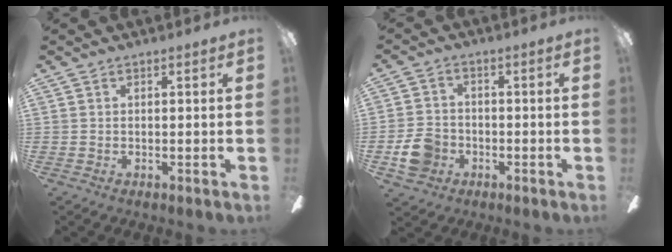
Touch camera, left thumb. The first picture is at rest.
{"total": 7.4, "force": [-2.7, 6.1, 3.3], "torque": [-0.073, 0.019, -0.049]}